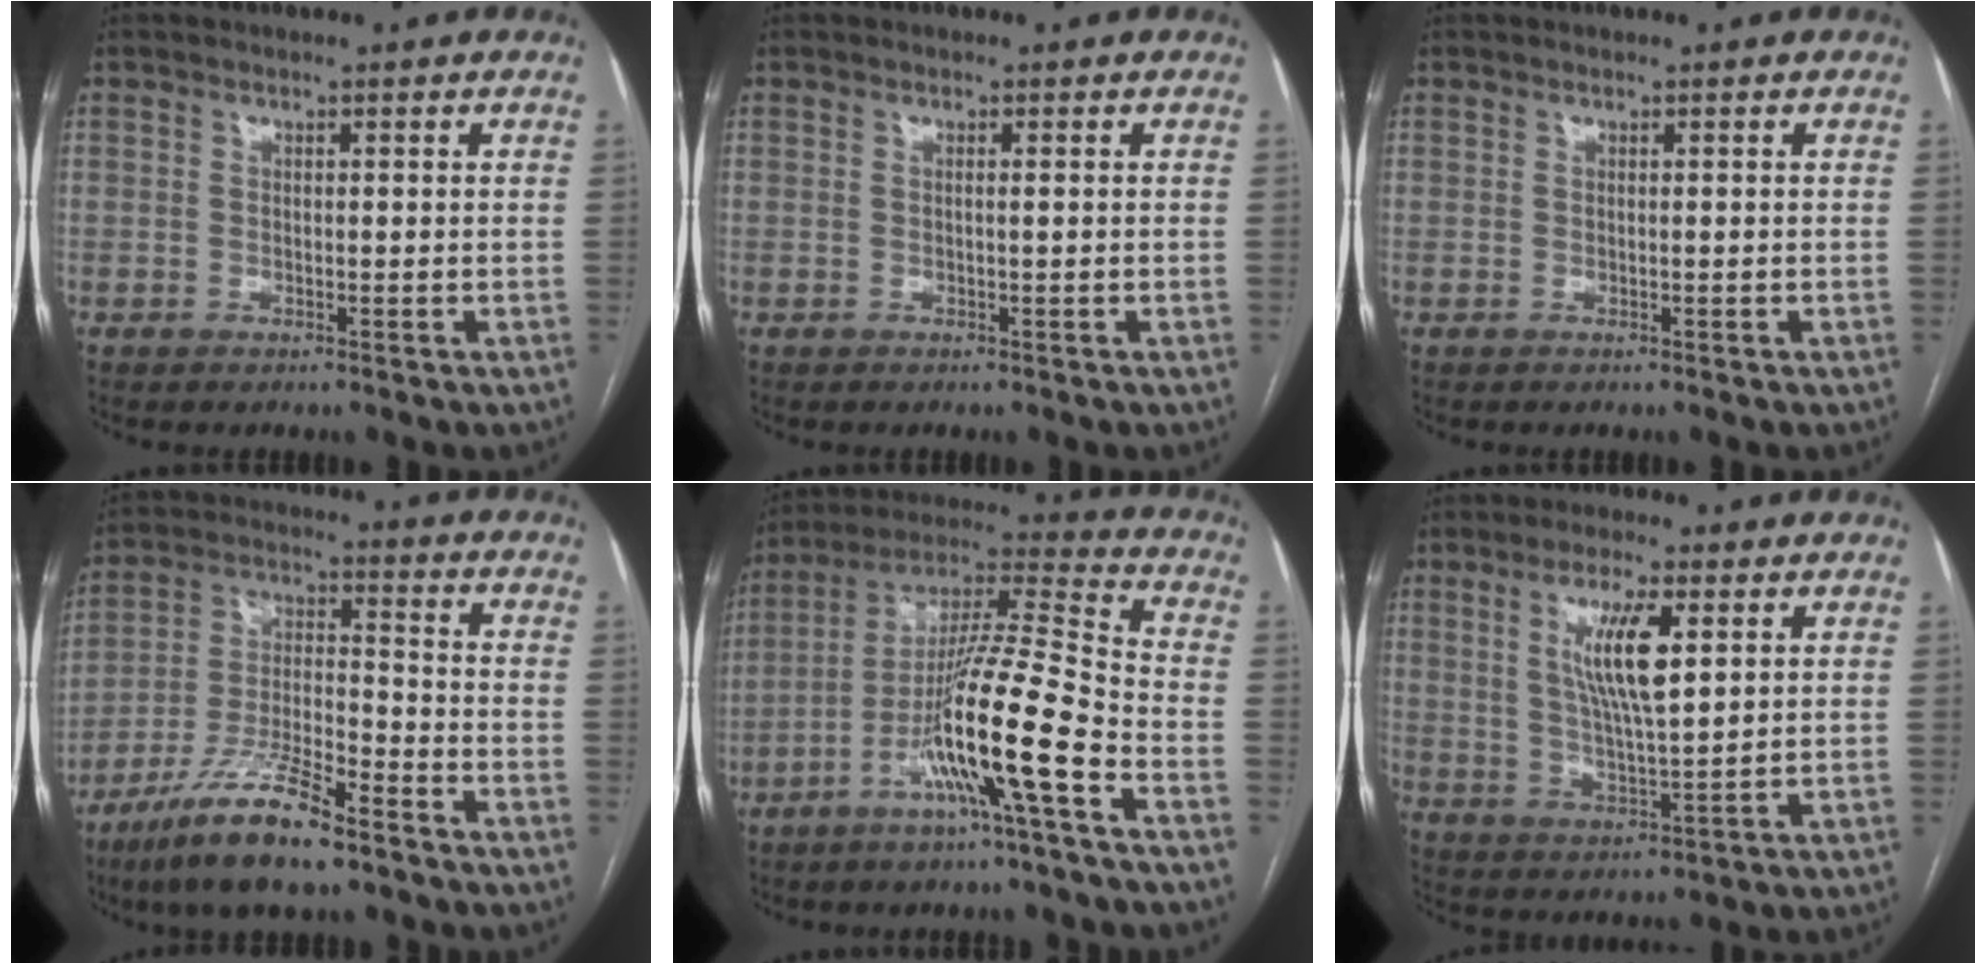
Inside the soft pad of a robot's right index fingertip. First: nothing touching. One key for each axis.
{"total": 0.5, "fx": 0.0, "fy": -0.1, "fz": 0.5, "tx": -0.008, "ty": 0.001, "tz": 0.000}
{"total": 0.0}
{"total": 13.1, "fx": -9.1, "fy": 2.0, "fz": 9.1, "tx": -0.183, "ty": -0.018, "tz": -0.168}
{"total": 15.3, "fx": -6.7, "fy": -0.7, "fz": 13.8, "tx": -0.255, "ty": -0.001, "tz": -0.127}
{"total": 8.9, "fx": 2.9, "fy": 1.4, "fz": 8.2, "tx": -0.155, "ty": -0.001, "tz": 0.056}